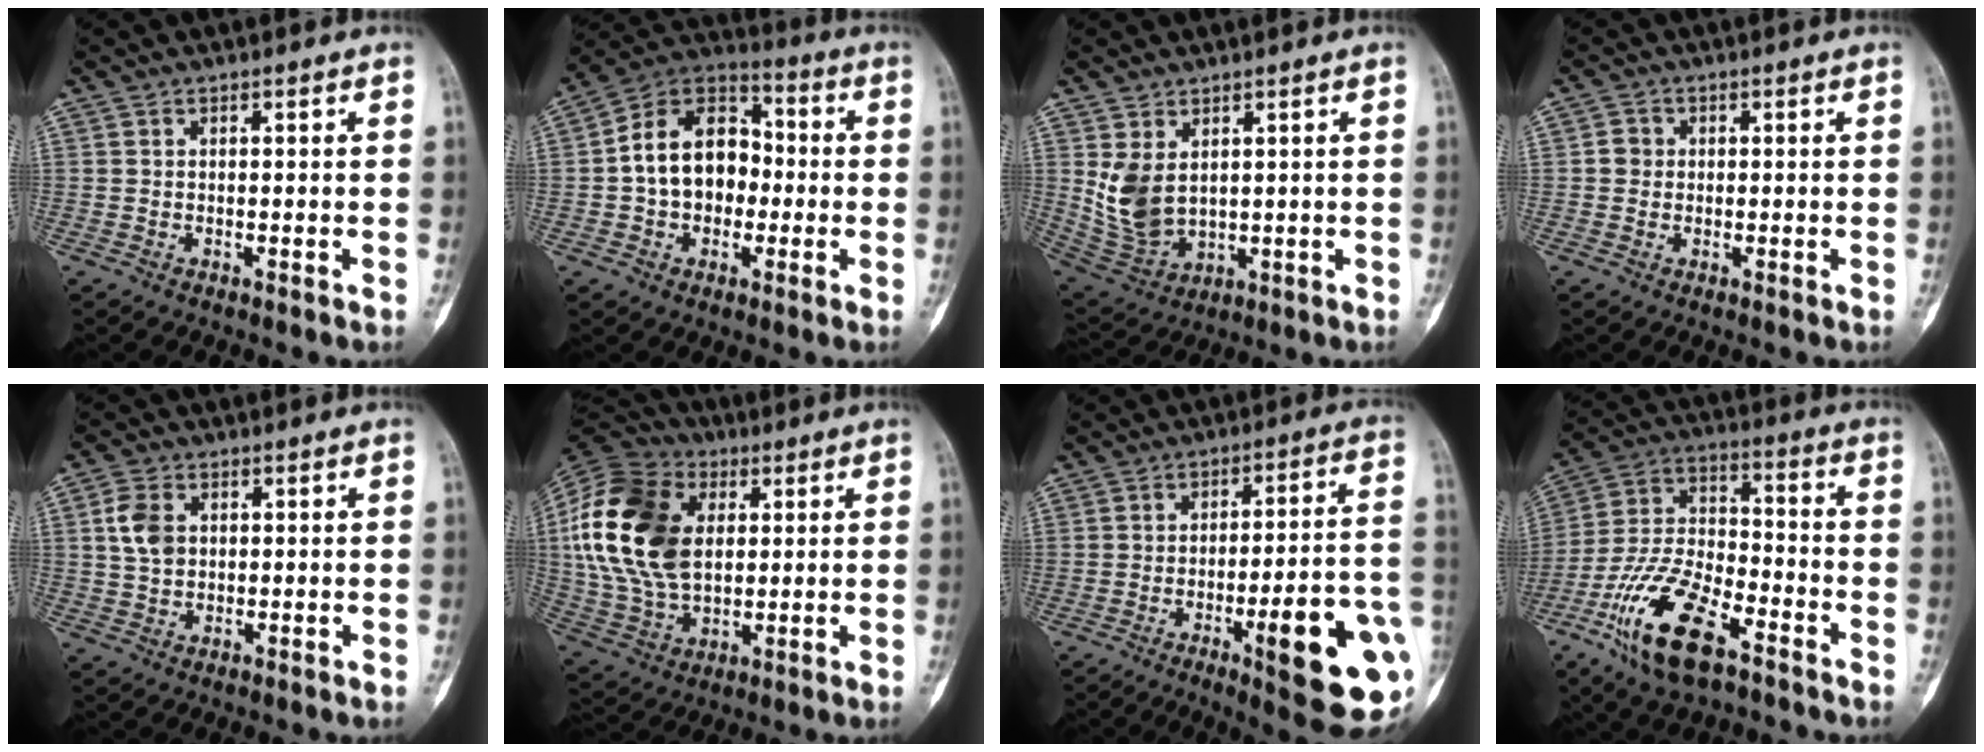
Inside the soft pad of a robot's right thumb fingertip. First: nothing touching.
{"total": 15.2, "force": [-0.6, 11.2, 10.2], "torque": [-0.138, 0.039, -0.020]}
{"total": 8.9, "force": [2.1, 5.8, 6.4], "torque": [-0.122, -0.018, 0.067]}
{"total": 2.2, "force": [0.0, 2.1, 0.7], "torque": [0.000, 0.006, -0.002]}
{"total": 5.8, "force": [1.2, 4.2, 3.8], "torque": [-0.070, 0.000, 0.021]}
{"total": 24.1, "force": [4.4, 16.3, 17.1], "torque": [-0.343, 0.000, 0.081]}
{"total": 20.1, "force": [-6.4, 4.4, 18.5], "torque": [-0.202, 0.018, -0.074]}
{"total": 17.8, "force": [-9.8, 7.5, 12.7], "torque": [-0.245, 0.051, -0.186]}